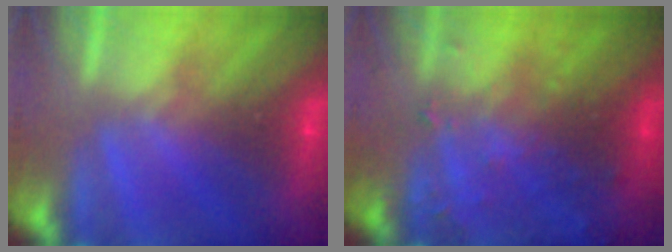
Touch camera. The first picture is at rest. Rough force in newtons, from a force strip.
{"total": 7.7}